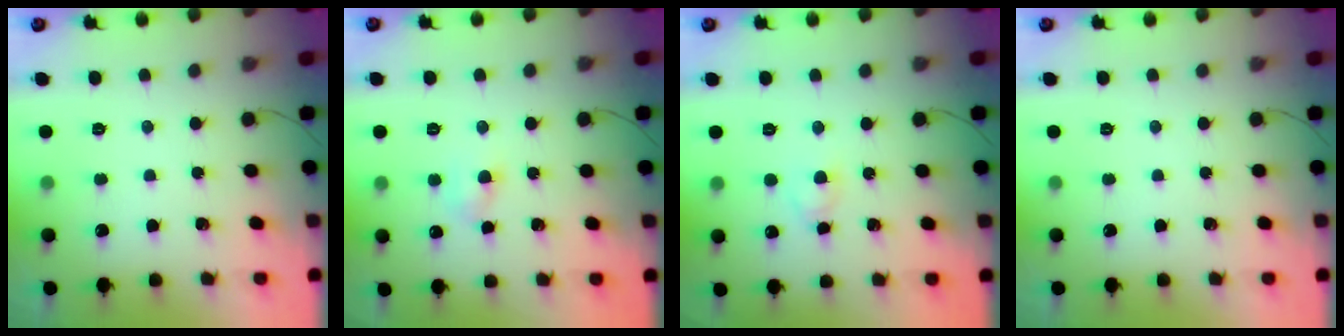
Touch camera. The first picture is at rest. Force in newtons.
{"total": 4.1, "press": 3.9, "slide": 1.2}
{"total": 2.9, "press": 2.7, "slide": 1.1}
{"total": 0.0}